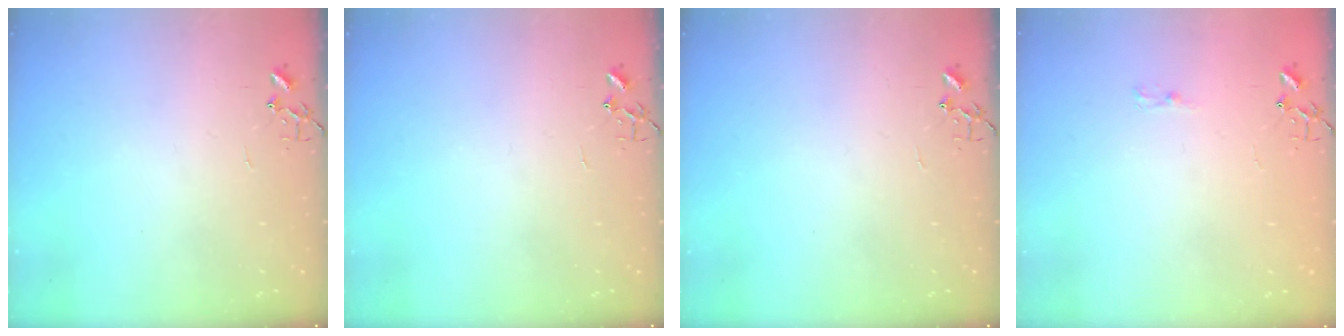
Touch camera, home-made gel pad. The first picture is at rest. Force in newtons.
{"total": 0.0}
{"total": 0.0}
{"total": 4.7, "press": 4.6, "slide": 0.5}